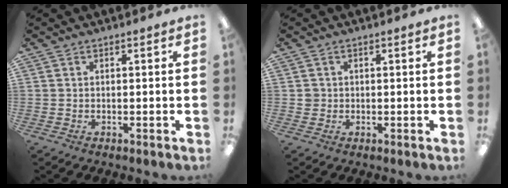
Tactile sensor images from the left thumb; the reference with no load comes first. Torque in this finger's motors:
{"motor_torque": [-0.03, 0.02, 0.01, -0.01, 0.00]}